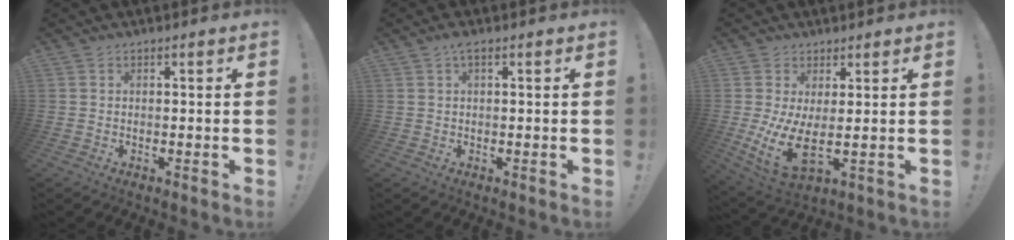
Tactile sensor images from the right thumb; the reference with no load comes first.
{"total": 2.0, "force": [0.9, 0.5, 1.7], "torque": [-0.028, 0.000, 0.013]}
{"total": 9.3, "force": [1.4, 3.7, 8.4], "torque": [-0.153, -0.027, 0.029]}